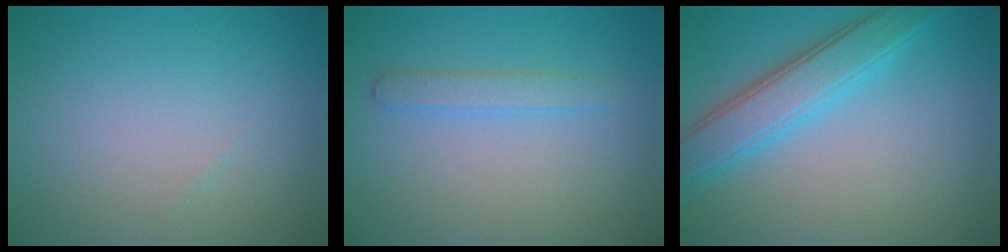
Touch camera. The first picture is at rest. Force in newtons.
{"total": 1.6, "press": 1.6, "slide": 0.1}
{"total": 4.6, "press": 4.6, "slide": 0.2}